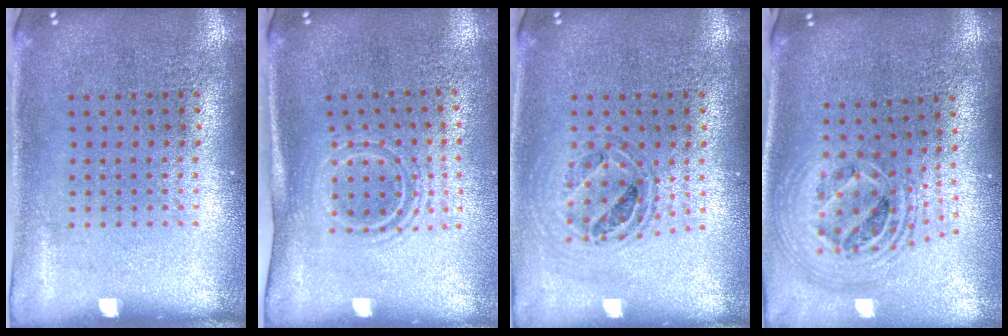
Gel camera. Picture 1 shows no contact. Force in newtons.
{"total": 1.6, "press": 1.1, "slide": 1.2}
{"total": 0.7, "press": 0.7, "slide": 0.2}
{"total": 2.4, "press": 1.8, "slide": 1.6}